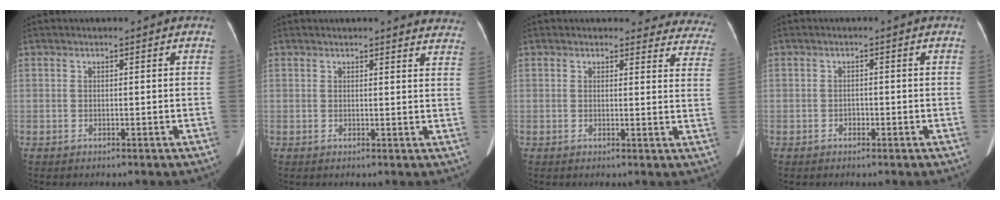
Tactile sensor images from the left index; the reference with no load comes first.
{"total": 9.9, "force": [9.6, 1.5, 1.7], "torque": [0.018, -0.032, 0.070]}
{"total": 13.4, "force": [12.8, 3.8, 0.9], "torque": [0.047, -0.070, 0.092]}
{"total": 0.9, "force": [-0.6, 0.6, 0.4], "torque": [-0.005, 0.004, -0.009]}